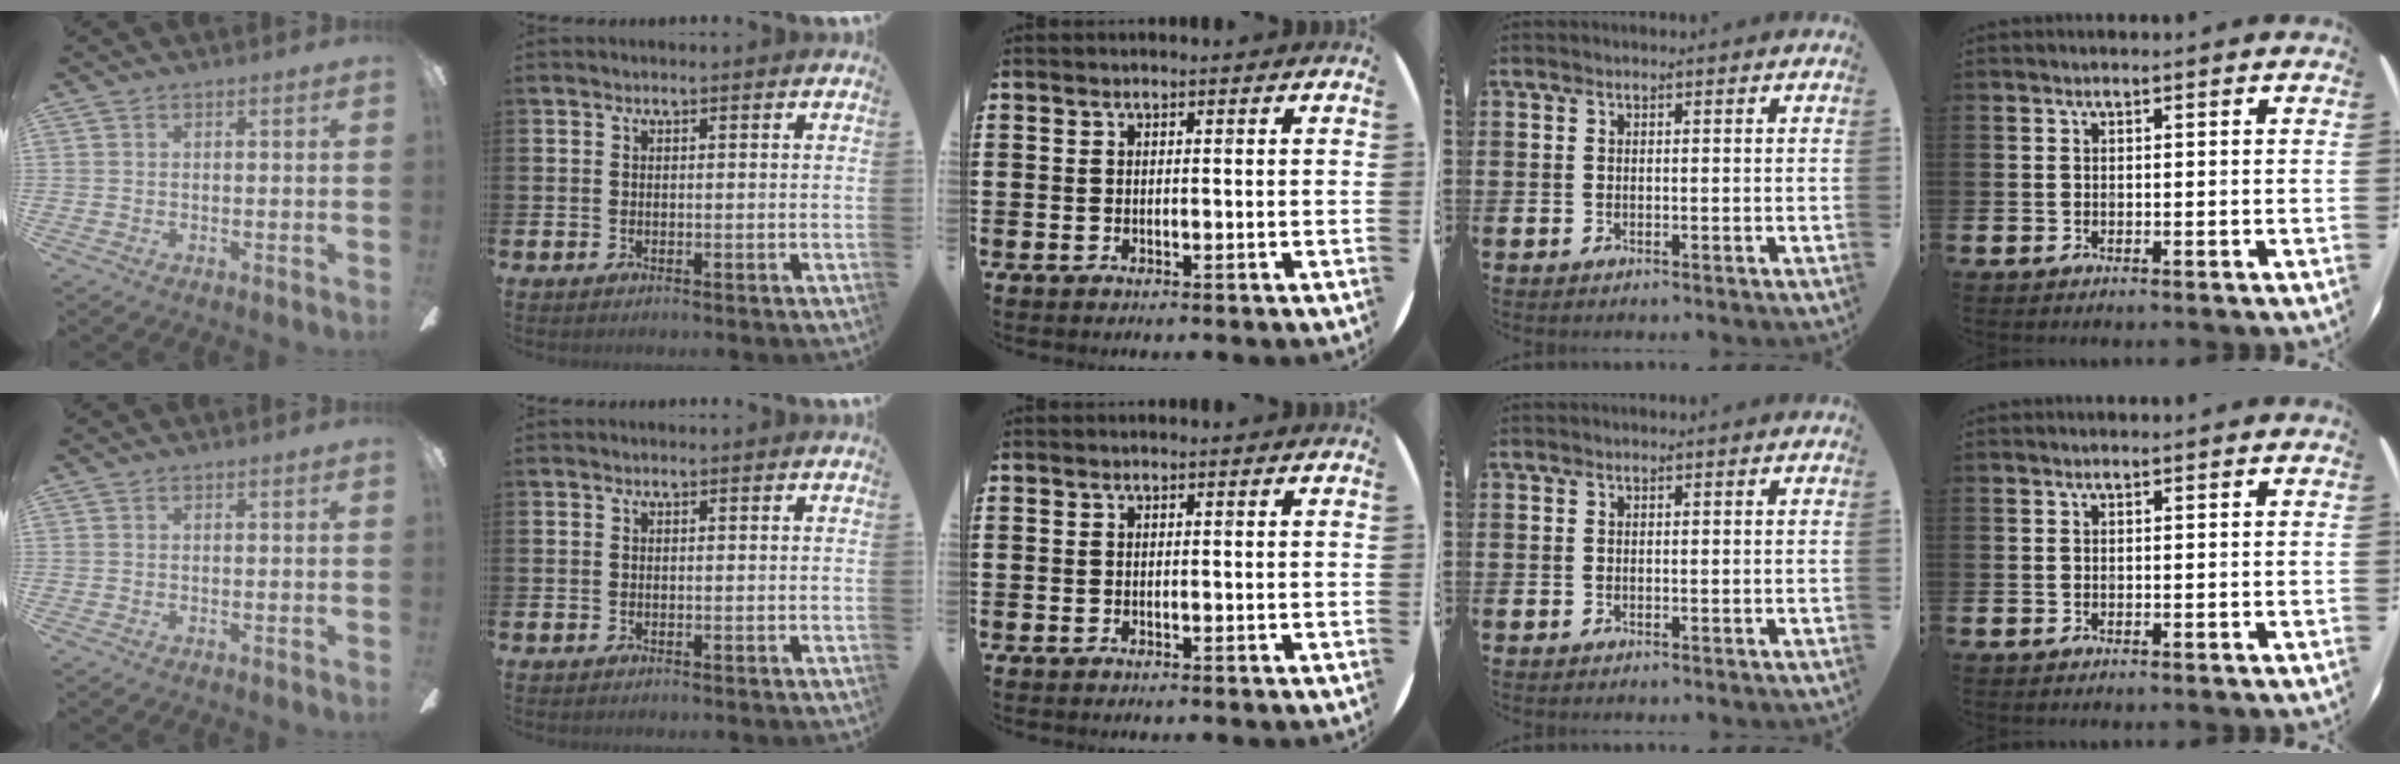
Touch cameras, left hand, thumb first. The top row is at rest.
{}